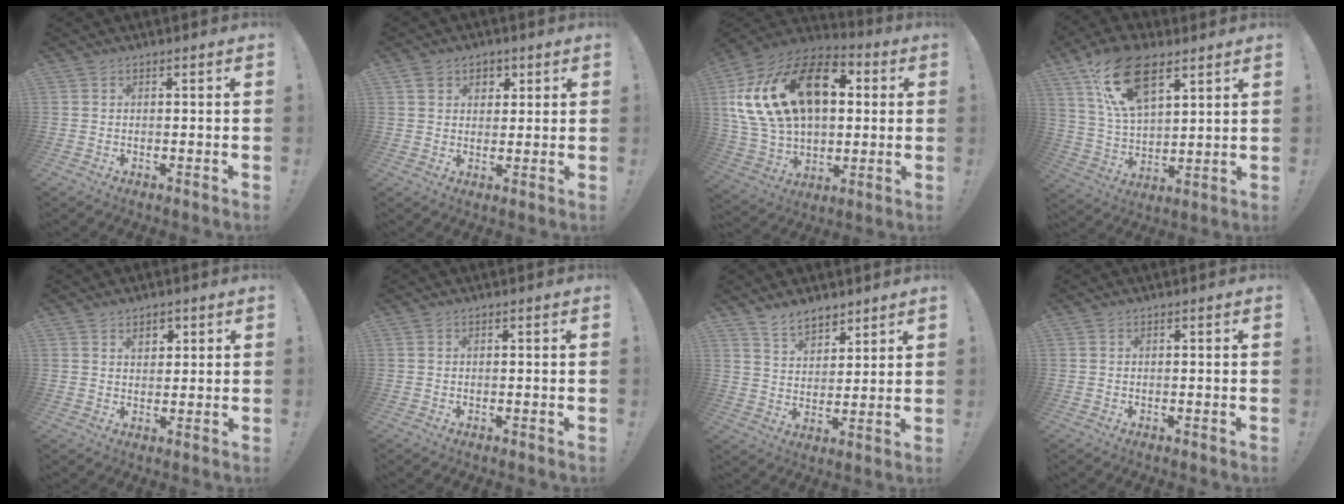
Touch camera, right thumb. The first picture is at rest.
{"total": 5.0, "force": [2.5, 4.0, 1.5], "torque": [-0.013, -0.007, 0.045]}
{"total": 26.7, "force": [7.8, 16.6, 19.4], "torque": [-0.345, -0.021, 0.154]}
{"total": 18.2, "force": [10.3, 8.9, 12.1], "torque": [-0.221, -0.044, 0.184]}
{"total": 3.2, "force": [2.1, 2.0, 1.3], "torque": [-0.008, -0.008, 0.034]}
{"total": 0.0}
{"total": 7.9, "force": [6.6, 3.8, 2.2], "torque": [-0.045, -0.042, 0.128]}
{"total": 0.0}